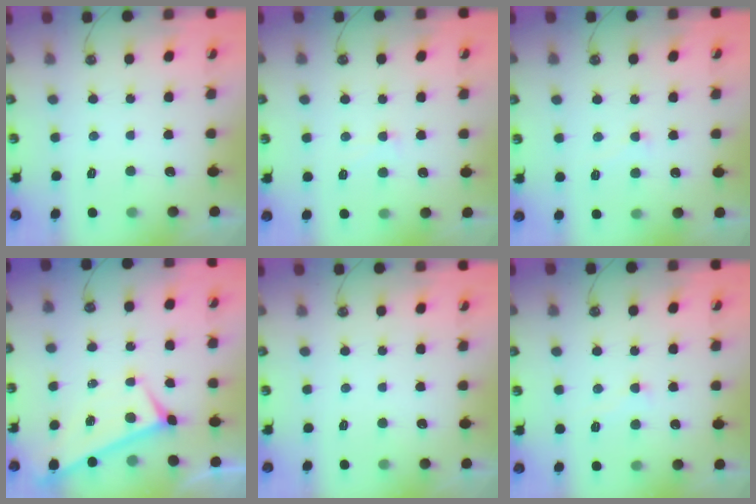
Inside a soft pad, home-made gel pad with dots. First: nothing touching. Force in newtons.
{"total": 0.6, "press": 0.4, "slide": 0.5}
{"total": 5.0, "press": 4.9, "slide": 0.8}
{"total": 0.0}
{"total": 0.0}
{"total": 4.0, "press": 3.9, "slide": 0.3}